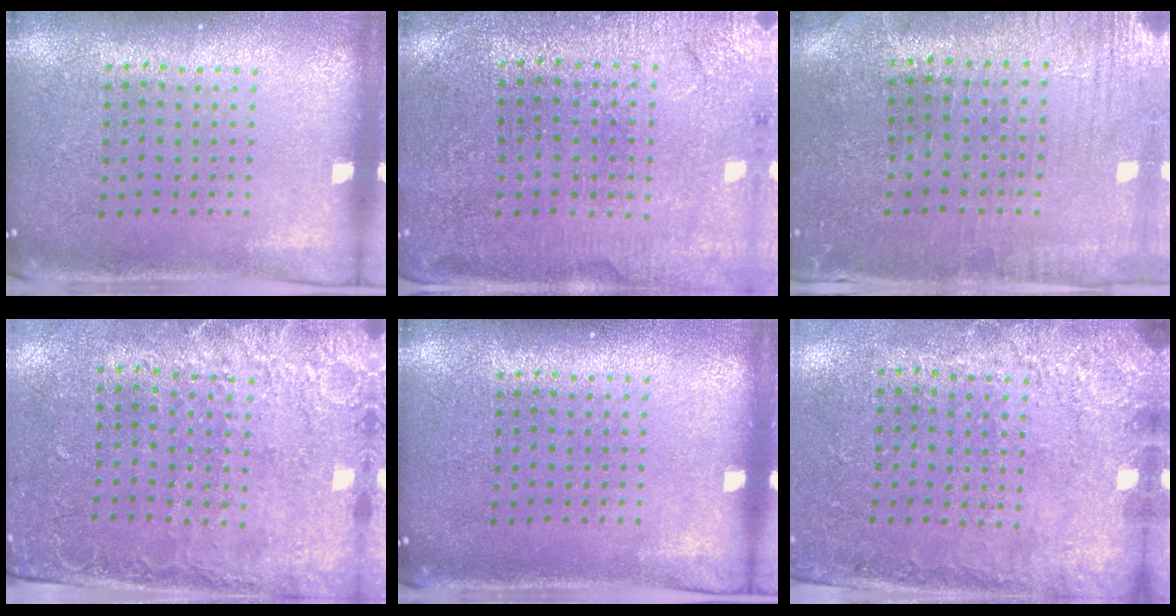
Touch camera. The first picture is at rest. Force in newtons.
{"total": 0.5, "press": 0.5, "slide": 0.2}
{"total": 0.5, "press": 0.3, "slide": 0.4}
{"total": 2.6, "press": 2.1, "slide": 1.5}
{"total": 0.0}
{"total": 2.7, "press": 2.0, "slide": 1.8}